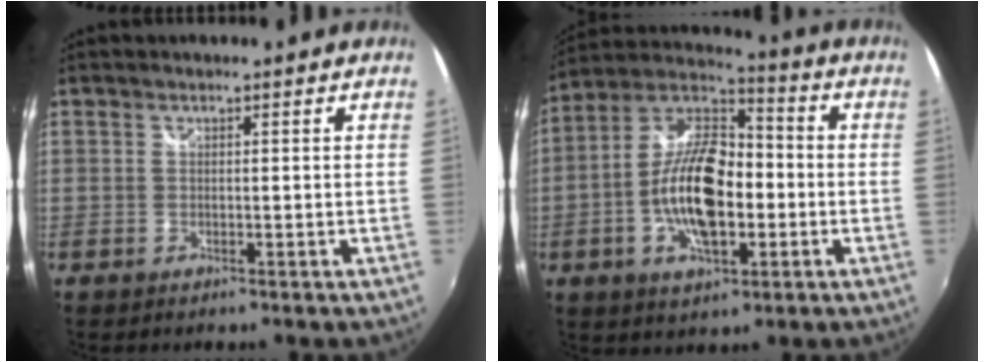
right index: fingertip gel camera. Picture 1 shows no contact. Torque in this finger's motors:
{"motor_torque": [2.14, 0.00, 0.75, 0.17]}